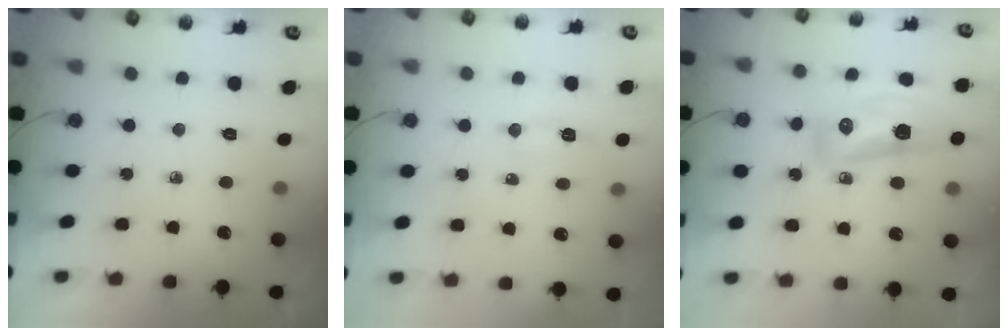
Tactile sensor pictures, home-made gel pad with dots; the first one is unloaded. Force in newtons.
{"total": 6.3, "press": 6.2, "slide": 1.1}
{"total": 14.0, "press": 13.4, "slide": 4.0}